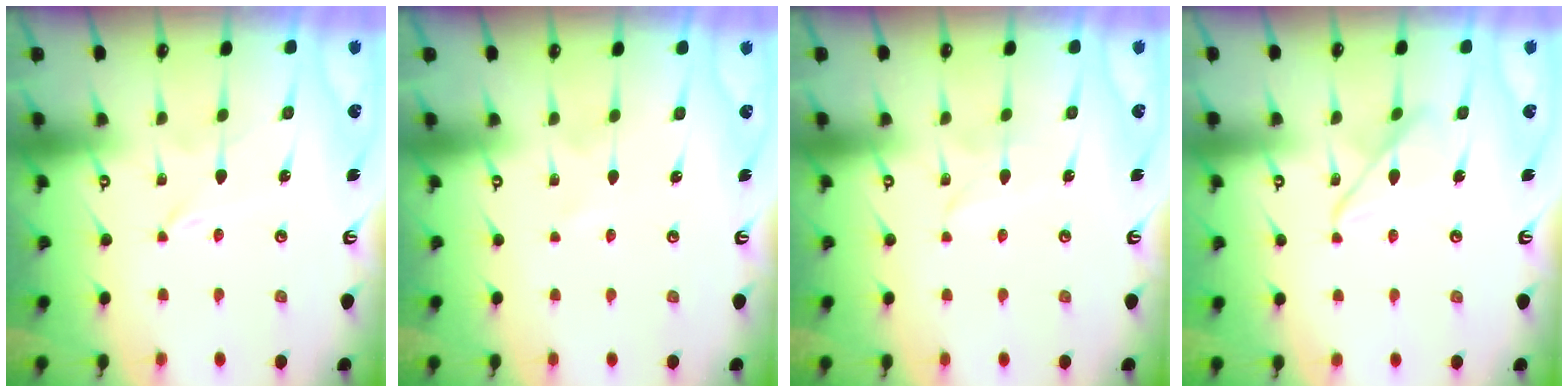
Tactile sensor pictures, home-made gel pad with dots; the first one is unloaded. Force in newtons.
{"total": 0.0}
{"total": 2.2, "press": 2.2, "slide": 0.2}
{"total": 10.5, "press": 10.4, "slide": 0.7}